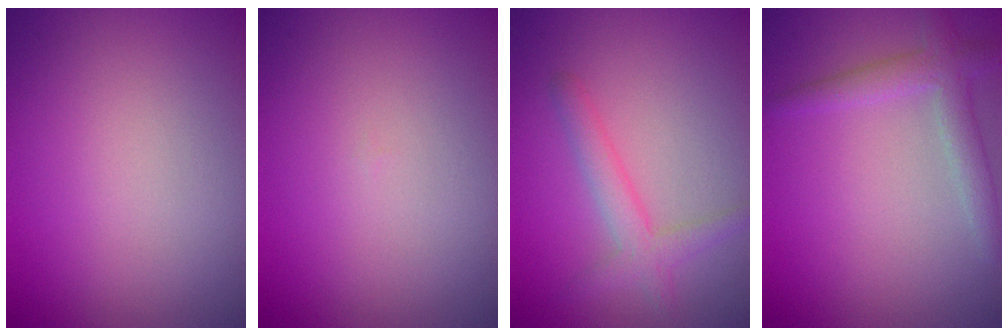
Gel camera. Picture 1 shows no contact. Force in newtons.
{"total": 0.0}
{"total": 2.0, "press": 2.0, "slide": 0.1}
{"total": 2.7, "press": 2.7, "slide": 0.1}